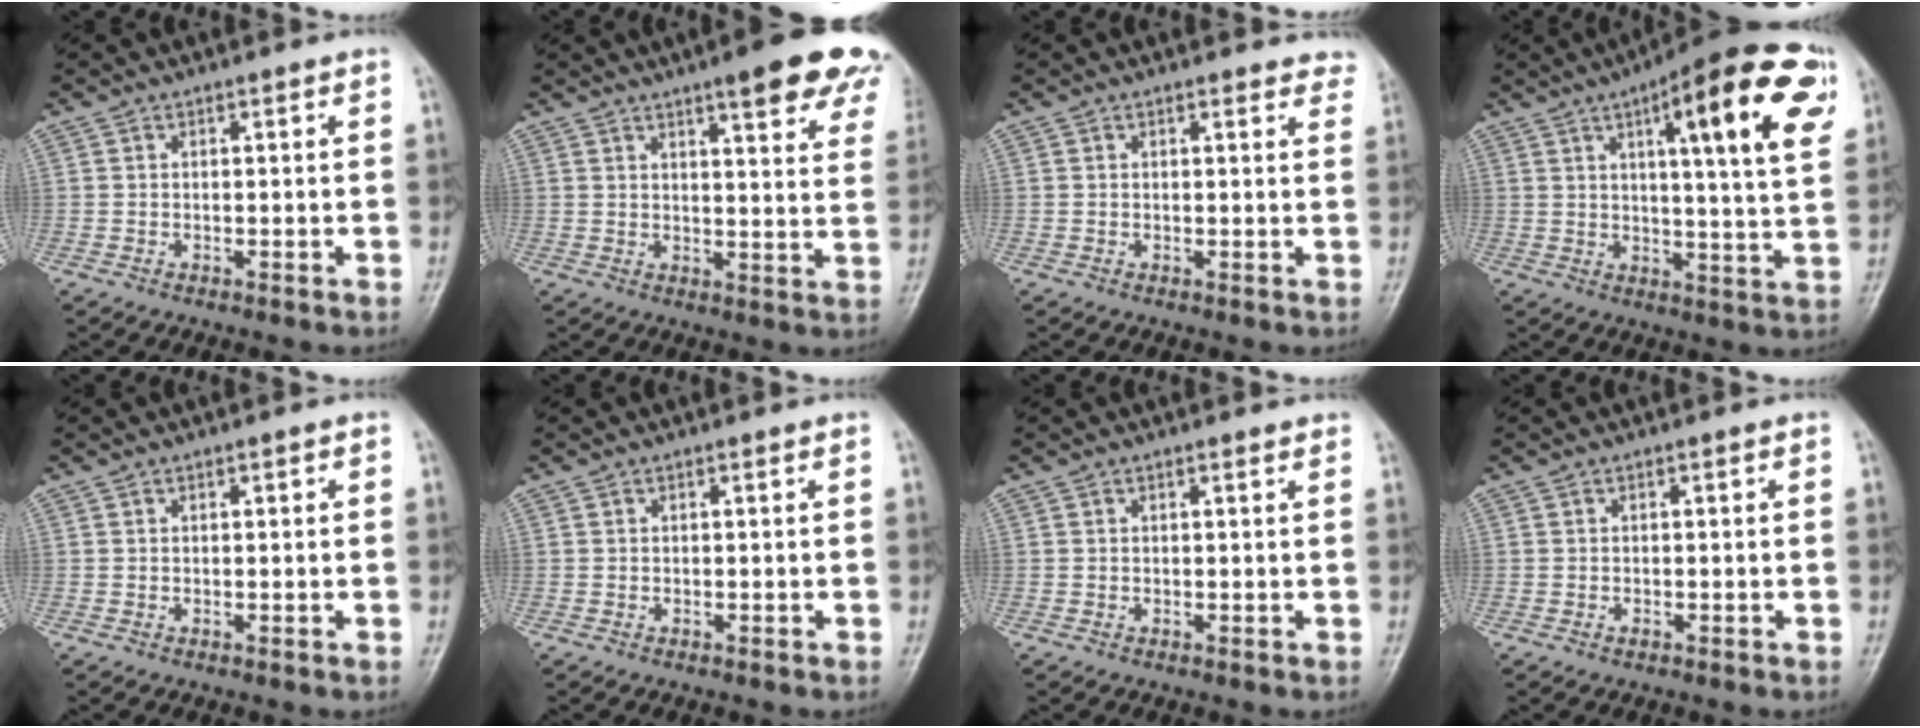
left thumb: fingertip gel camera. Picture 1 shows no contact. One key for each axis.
{"total": 16.5, "fx": 10.7, "fy": 3.8, "fz": 11.9, "tx": -0.122, "ty": -0.036, "tz": 0.119}
{"total": 3.9, "fx": 3.5, "fy": 1.5, "fz": 0.9, "tx": 0.019, "ty": -0.012, "tz": 0.020}
{"total": 20.0, "fx": 8.1, "fy": 4.5, "fz": 17.8, "tx": -0.215, "ty": -0.012, "tz": 0.100}
{"total": 0.8, "fx": 0.3, "fy": 0.4, "fz": 0.7, "tx": -0.007, "ty": 0.001, "tz": 0.004}
{"total": 0.0}
{"total": 0.8, "fx": 0.6, "fy": 0.2, "fz": 0.5, "tx": -0.006, "ty": 0.000, "tz": 0.006}
{"total": 0.7, "fx": -0.3, "fy": 0.5, "fz": 0.5, "tx": -0.007, "ty": 0.004, "tz": -0.006}